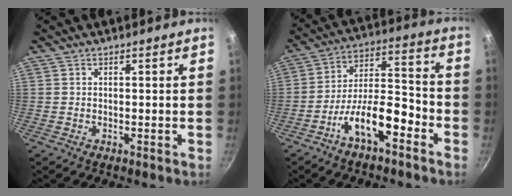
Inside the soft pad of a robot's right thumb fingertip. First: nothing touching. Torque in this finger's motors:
{"motor_torque": [0.34, -0.06, 1.09, -0.85, 0.15]}